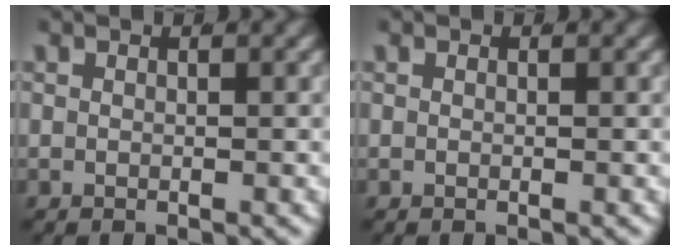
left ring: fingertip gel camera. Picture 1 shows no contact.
{"total": 0.0}